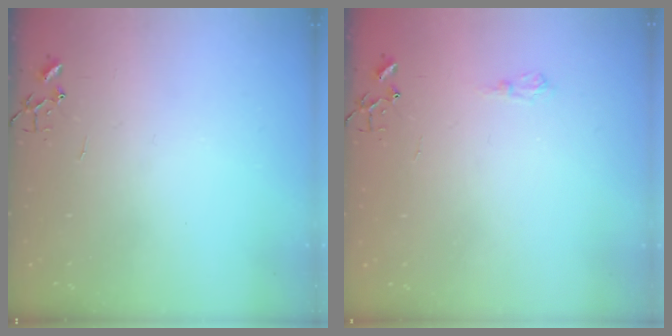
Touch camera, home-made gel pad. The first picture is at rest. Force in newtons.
{"total": 5.8, "press": 5.8, "slide": 0.7}